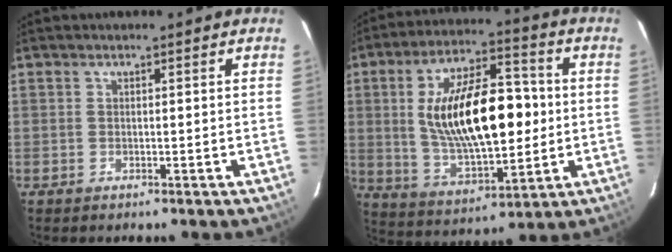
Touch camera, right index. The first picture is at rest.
{"total": 20.6, "force": [1.2, 8.9, 18.5], "torque": [-0.331, 0.013, 0.036]}